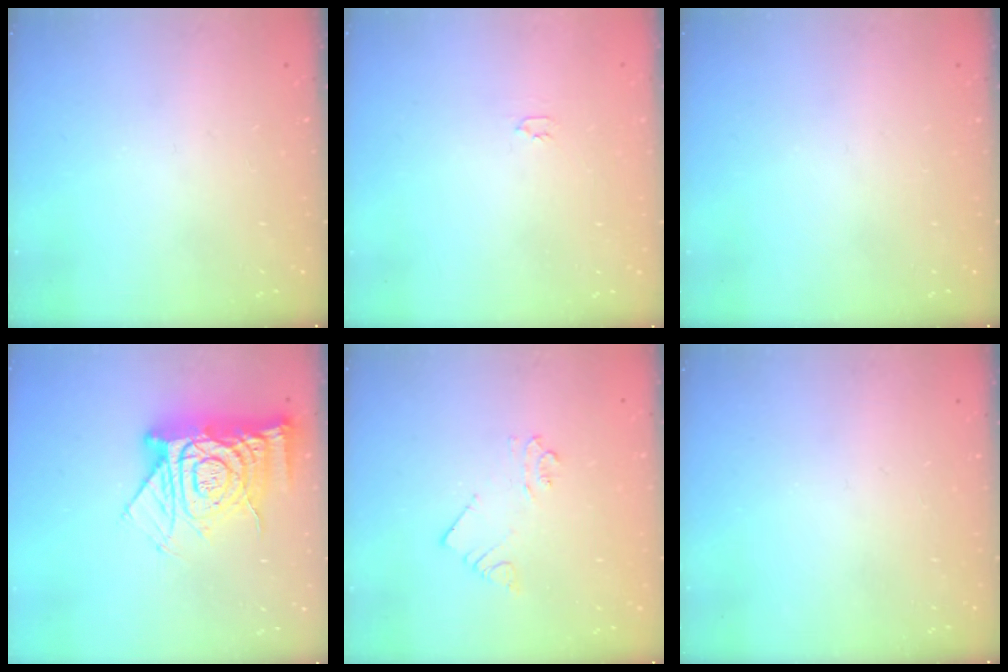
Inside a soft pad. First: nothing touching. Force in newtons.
{"total": 2.0, "press": 2.0, "slide": 0.3}
{"total": 0.0}
{"total": 17.2, "press": 17.2, "slide": 1.7}
{"total": 3.2, "press": 3.2, "slide": 0.2}
{"total": 0.0}